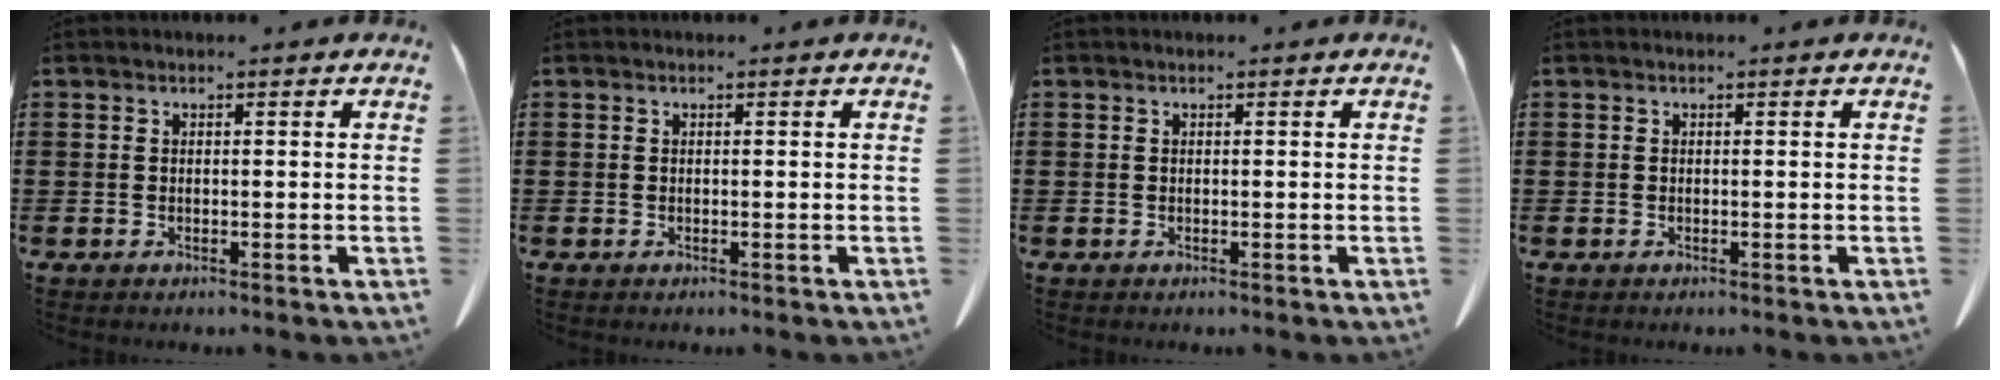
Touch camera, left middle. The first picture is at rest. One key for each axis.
{"total": 0.0}
{"total": 0.0}
{"total": 0.0}